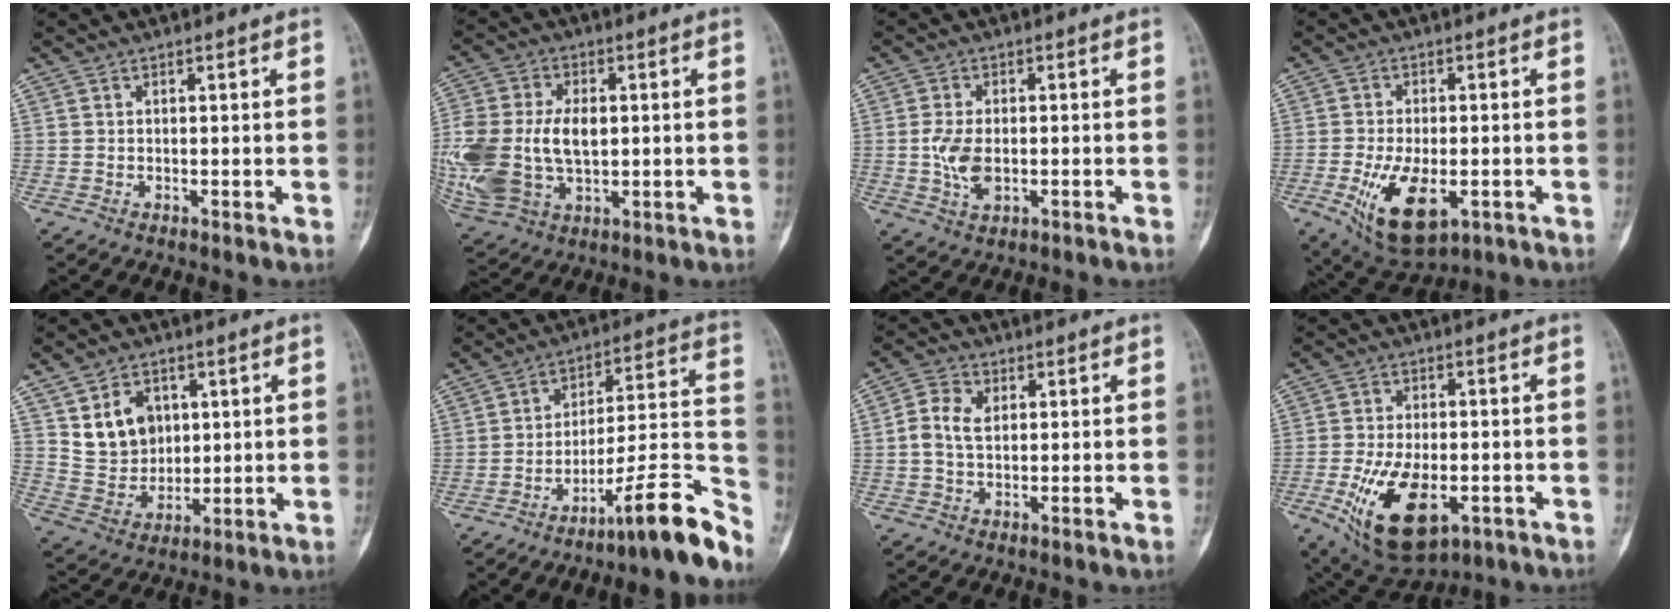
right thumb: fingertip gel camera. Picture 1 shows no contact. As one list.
[{"total": 22.5, "force": [-0.6, 14.7, 17.0], "torque": [-0.406, -0.003, 0.009]}, {"total": 7.1, "force": [-1.0, 4.0, 5.8], "torque": [-0.118, 0.001, -0.014]}, {"total": 12.2, "force": [-4.0, 6.0, 9.8], "torque": [-0.162, -0.005, -0.055]}, {"total": 10.4, "force": [3.6, 8.1, 5.4], "torque": [-0.061, -0.022, 0.078]}, {"total": 16.3, "force": [-11.8, 1.8, 11.1], "torque": [-0.137, 0.115, -0.176]}, {"total": 5.5, "force": [0.6, 3.8, 3.9], "torque": [-0.083, 0.014, 0.010]}, {"total": 15.1, "force": [-5.3, 7.8, 11.8], "torque": [-0.196, 0.003, -0.074]}]